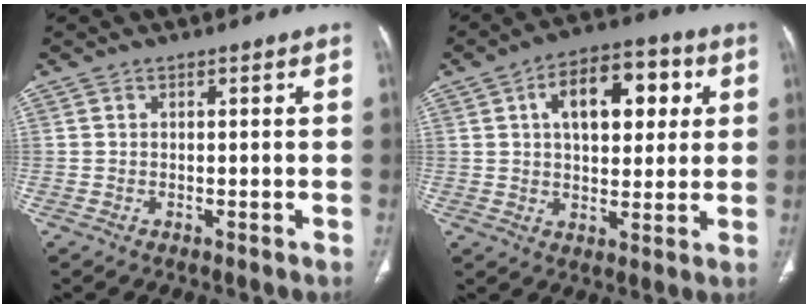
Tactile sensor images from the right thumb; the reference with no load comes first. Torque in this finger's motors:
{"motor_torque": [0.26, 2.50, 0.52, -0.38, 0.09]}